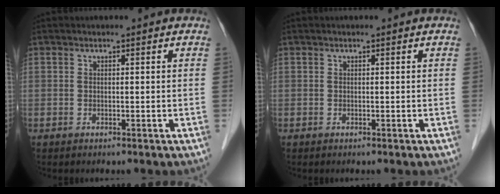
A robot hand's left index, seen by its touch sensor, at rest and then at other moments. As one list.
[{"total": 0.0}]